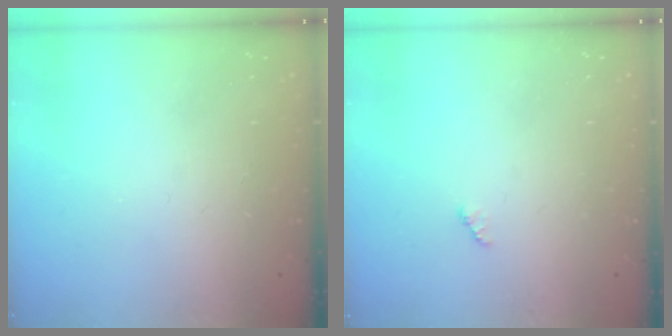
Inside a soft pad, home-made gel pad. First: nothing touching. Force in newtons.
{"total": 1.3, "press": 1.3, "slide": 0.2}